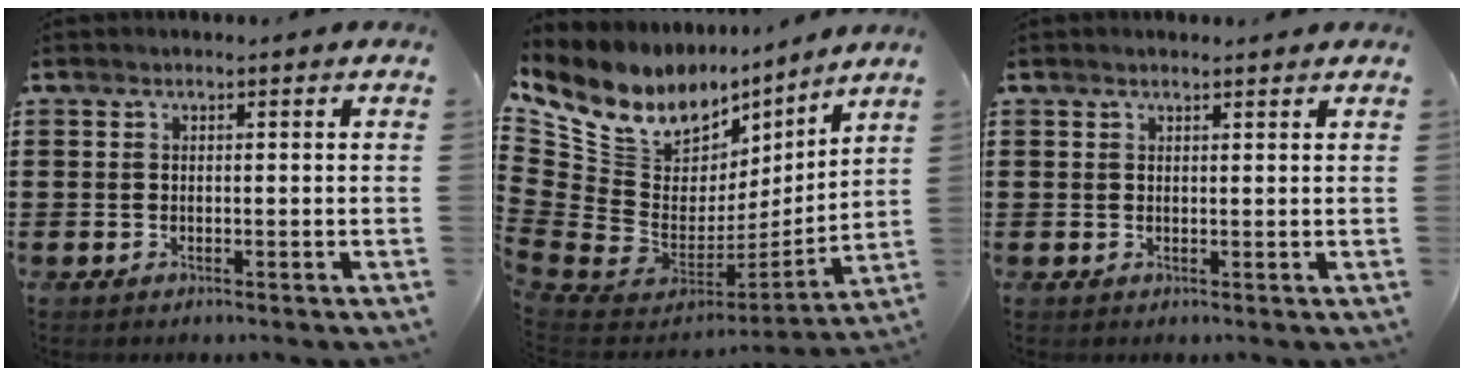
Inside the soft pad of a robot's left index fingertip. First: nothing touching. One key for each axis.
{"total": 11.1, "fx": 6.9, "fy": 7.4, "fz": 4.4, "tx": -0.125, "ty": -0.068, "tz": 0.123}
{"total": 1.1, "fx": 1.0, "fy": 0.1, "fz": 0.4, "tx": -0.007, "ty": 0.001, "tz": 0.018}